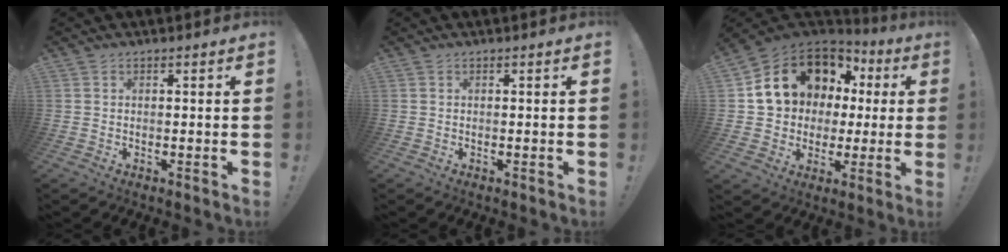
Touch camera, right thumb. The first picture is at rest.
{"total": 0.0}
{"total": 15.9, "force": [6.1, 12.7, 7.3], "torque": [-0.111, -0.029, 0.136]}